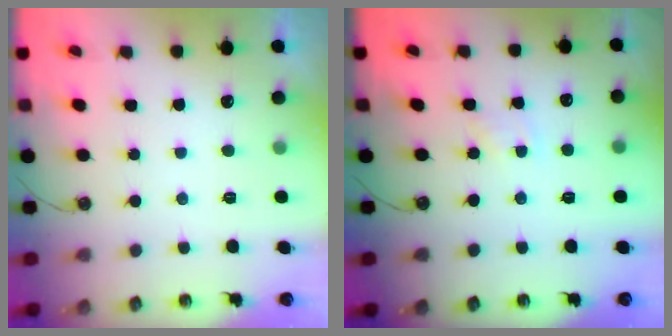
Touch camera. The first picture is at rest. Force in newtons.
{"total": 2.2, "press": 2.2, "slide": 0.4}